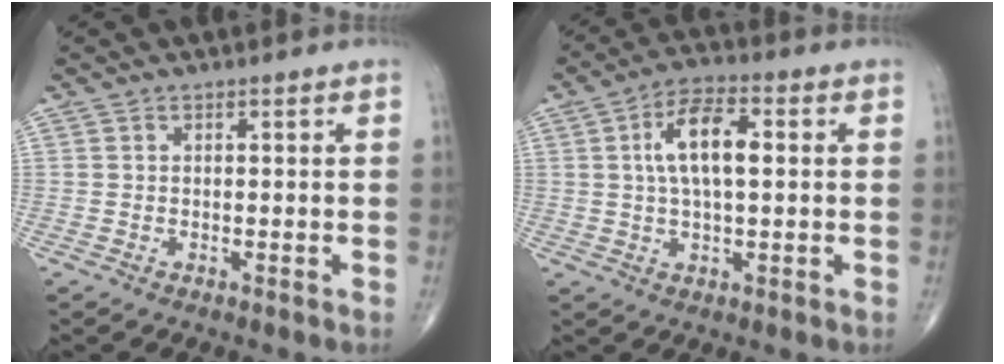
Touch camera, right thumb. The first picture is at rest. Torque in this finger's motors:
{"motor_torque": [-0.49, 1.74, 0.94, 0.26, 0.31]}